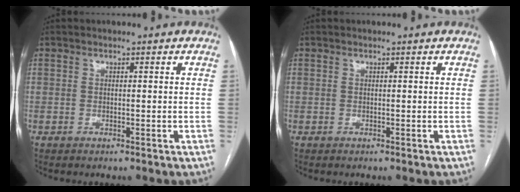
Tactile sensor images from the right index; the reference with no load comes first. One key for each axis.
{"total": 0.0}